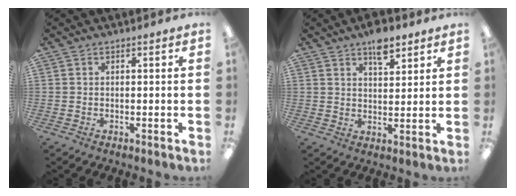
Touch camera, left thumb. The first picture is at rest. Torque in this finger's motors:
{"motor_torque": [0.75, 0.48, 0.41, -0.43, 0.02]}